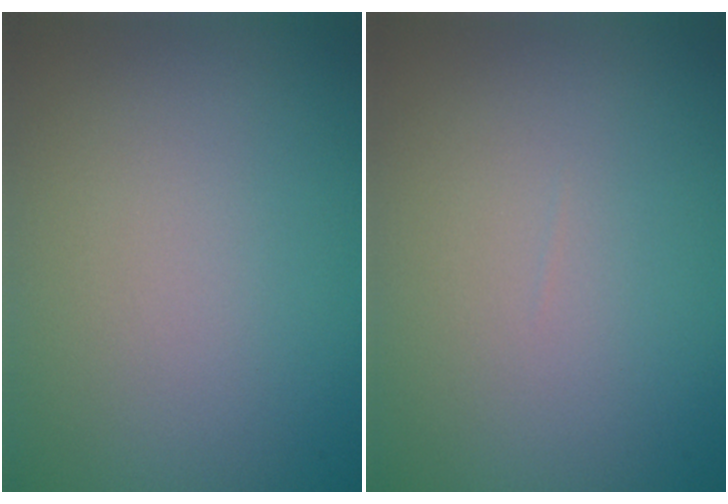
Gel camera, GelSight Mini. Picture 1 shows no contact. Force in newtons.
{"total": 0.0}